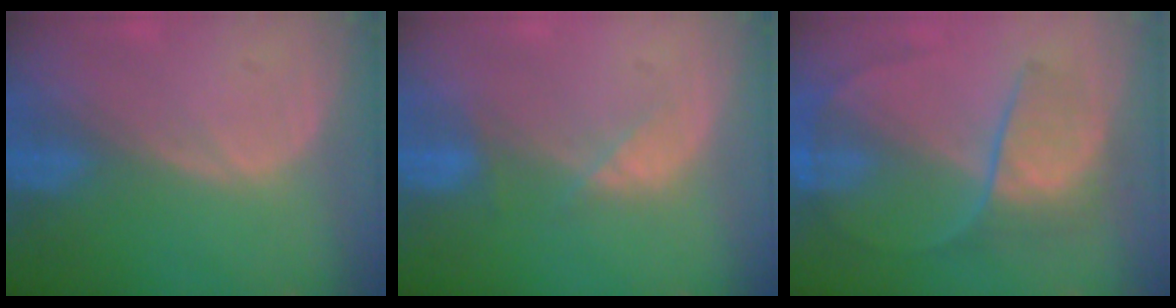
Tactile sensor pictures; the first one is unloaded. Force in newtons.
{"total": 2.4, "press": 2.3, "slide": 0.5}
{"total": 7.1, "press": 6.7, "slide": 2.5}